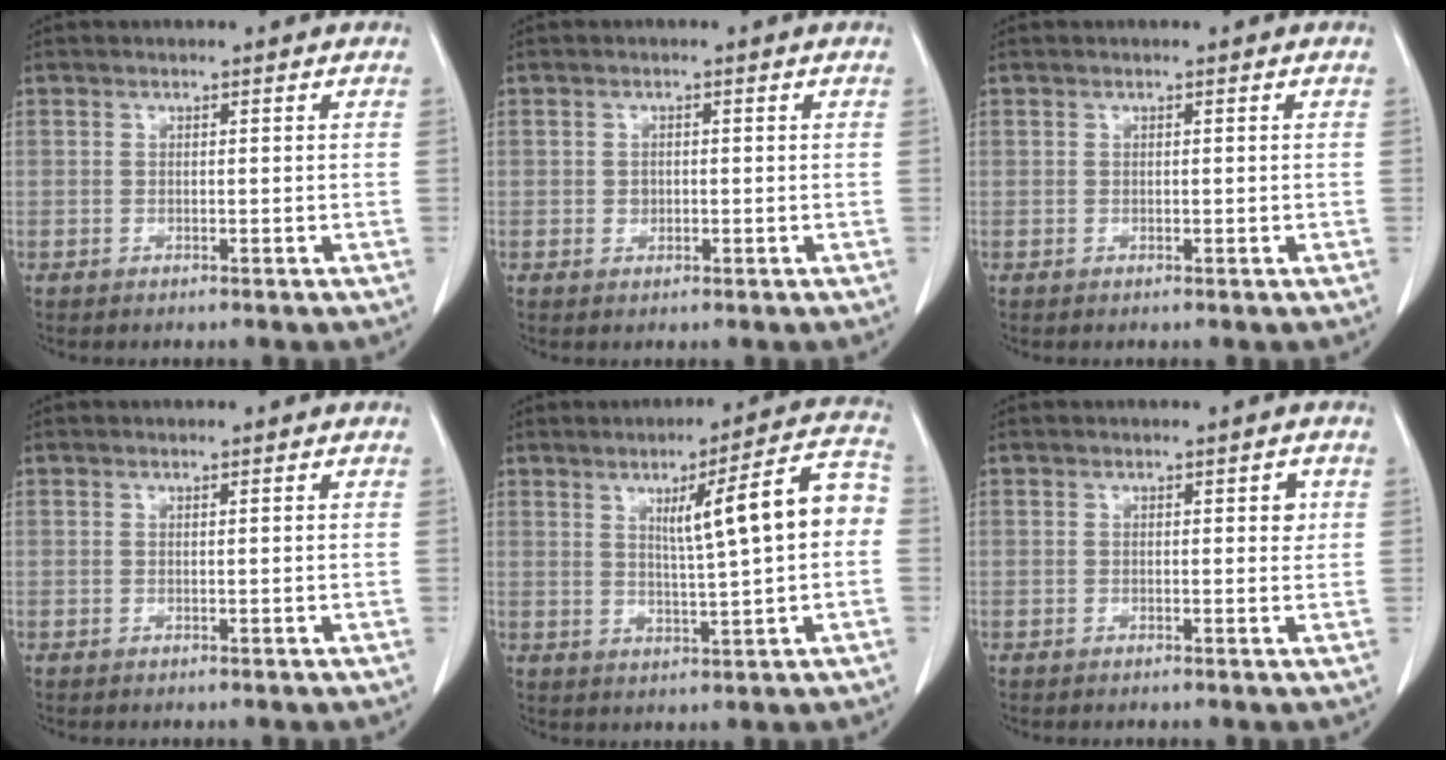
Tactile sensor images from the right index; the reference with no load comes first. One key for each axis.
{"total": 1.2, "fx": -0.1, "fy": 1.0, "fz": 0.6, "tx": -0.011, "ty": 0.001, "tz": 0.001}
{"total": 0.0}
{"total": 0.0}
{"total": 11.4, "fx": 1.5, "fy": 0.8, "fz": 11.2, "tx": -0.156, "ty": 0.023, "tz": 0.022}
{"total": 1.7, "fx": 0.4, "fy": 0.7, "fz": 1.5, "tx": -0.014, "ty": 0.003, "tz": 0.004}